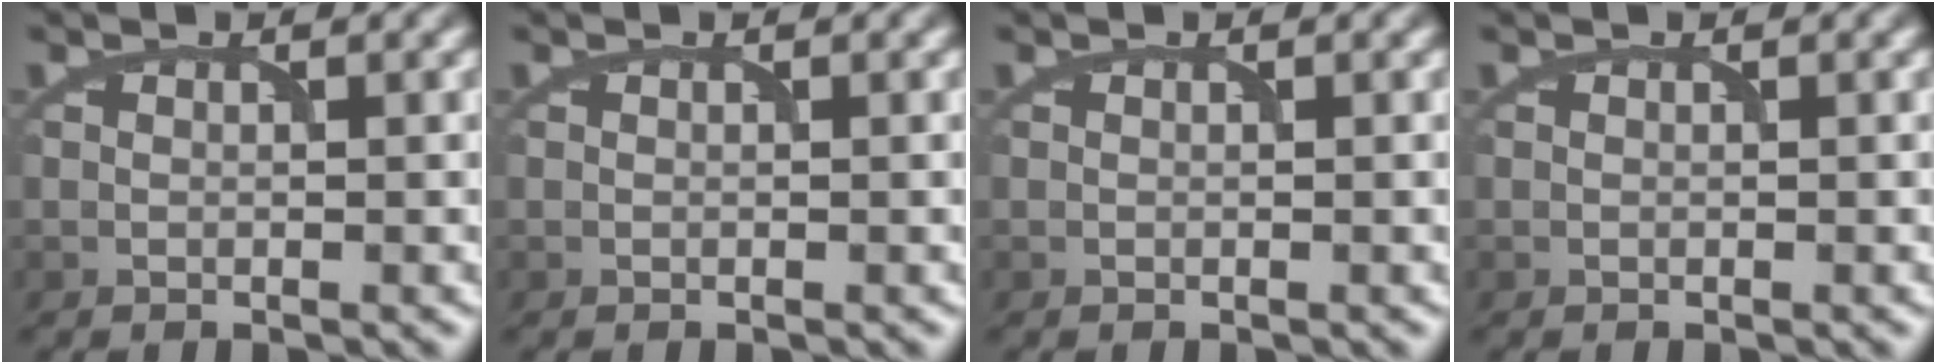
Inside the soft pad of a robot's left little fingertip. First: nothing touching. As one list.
[{"total": 0.0}, {"total": 0.0}, {"total": 0.0}]